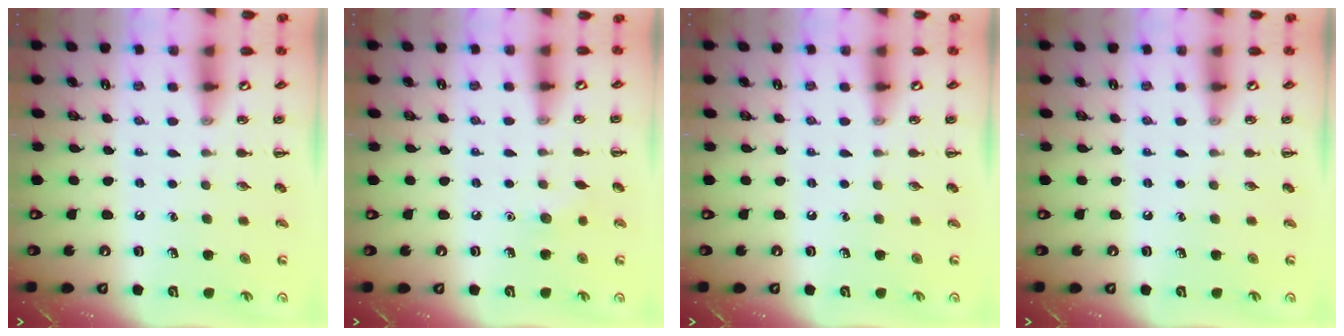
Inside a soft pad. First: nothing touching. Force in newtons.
{"total": 4.8, "press": 4.6, "slide": 1.4}
{"total": 0.0}
{"total": 0.0}